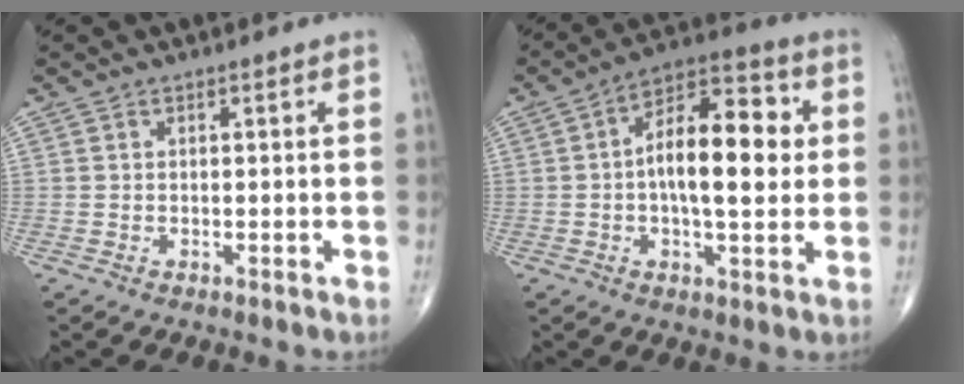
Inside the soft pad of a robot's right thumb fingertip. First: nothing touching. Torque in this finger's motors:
{"motor_torque": [0.02, 1.53, 0.74, 0.41, 0.08]}